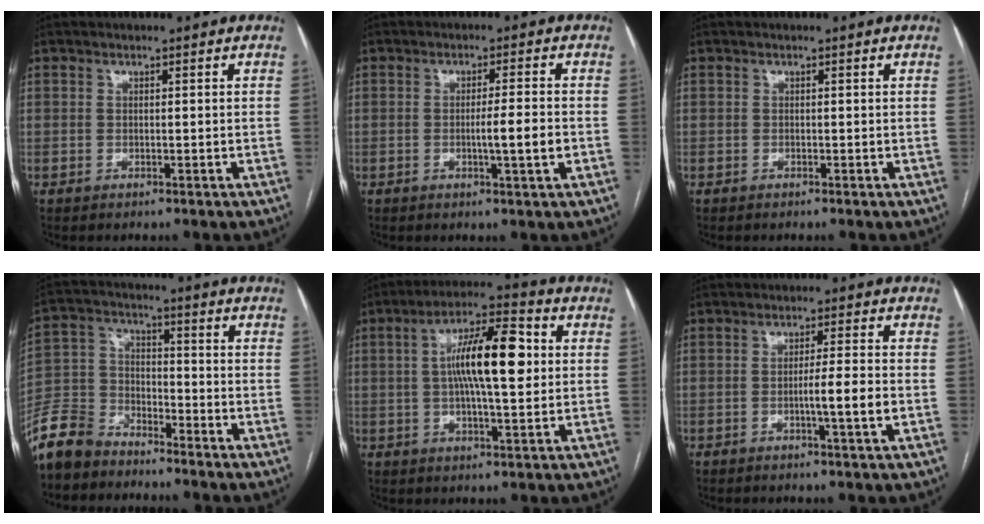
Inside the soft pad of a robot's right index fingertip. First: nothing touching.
{"total": 4.8, "force": [-1.1, -0.4, 4.6], "torque": [-0.071, -0.005, -0.017]}
{"total": 0.0}
{"total": 10.2, "force": [-8.9, 4.4, 2.1], "torque": [-0.055, 0.003, -0.182]}
{"total": 12.9, "force": [1.7, 2.9, 12.5], "torque": [-0.219, 0.025, 0.022]}
{"total": 5.2, "force": [-1.3, -0.6, 5.0], "torque": [-0.076, -0.005, -0.023]}